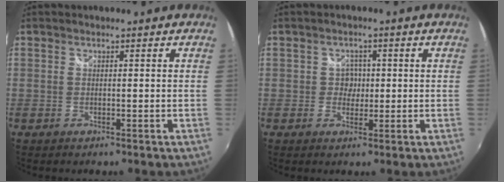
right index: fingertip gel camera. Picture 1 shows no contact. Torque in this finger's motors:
{"motor_torque": [-0.01, 0.07, 0.03, 0.01]}